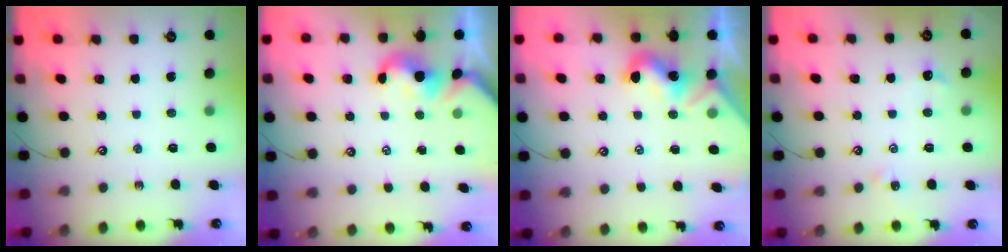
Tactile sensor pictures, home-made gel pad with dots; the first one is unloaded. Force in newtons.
{"total": 1.2, "press": 1.1, "slide": 0.6}
{"total": 2.1, "press": 2.0, "slide": 0.4}
{"total": 1.9, "press": 1.8, "slide": 0.5}